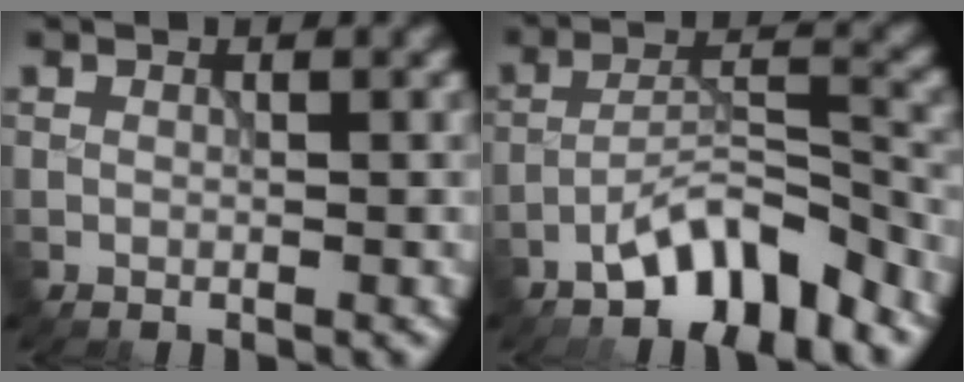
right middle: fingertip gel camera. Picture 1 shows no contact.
{"total": 6.1, "force": [-4.3, 1.6, 4.1], "torque": [-0.068, 0.008, -0.080]}